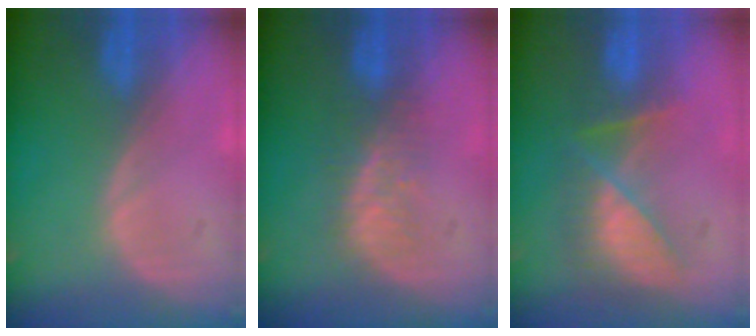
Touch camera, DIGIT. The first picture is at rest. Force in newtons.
{"total": 4.5, "press": 4.2, "slide": 1.7}
{"total": 8.3, "press": 7.1, "slide": 4.3}